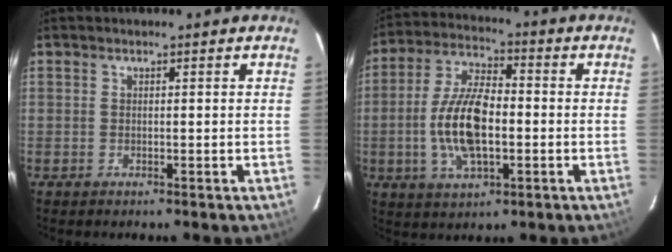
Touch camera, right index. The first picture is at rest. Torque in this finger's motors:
{"motor_torque": [0.87, -0.30, 0.42, 0.18]}